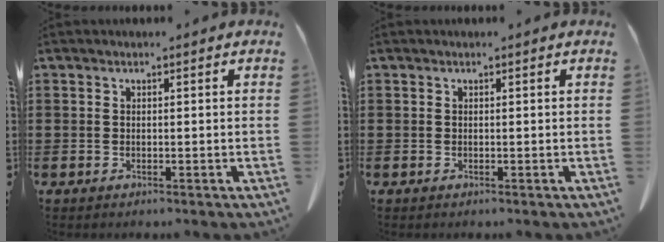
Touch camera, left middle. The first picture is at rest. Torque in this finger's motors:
{"motor_torque": [-0.04, 0.05, 0.00, 0.00]}